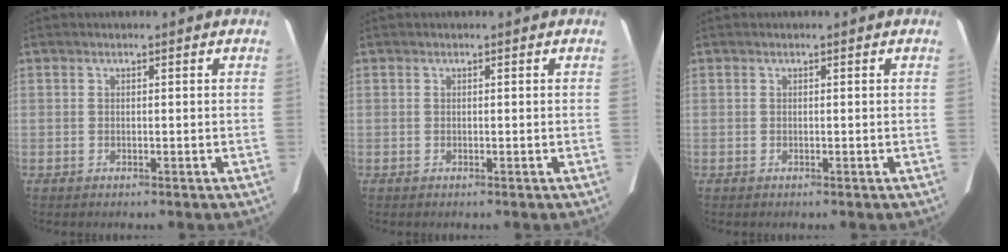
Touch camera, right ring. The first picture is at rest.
{"total": 0.0}
{"total": 0.0}